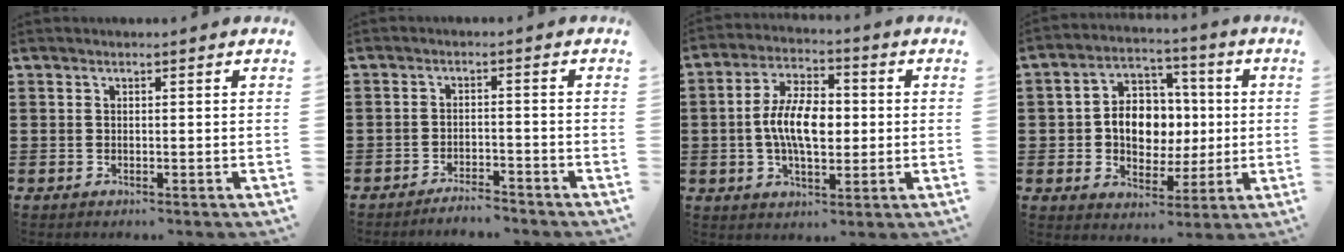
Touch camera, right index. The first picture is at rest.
{"total": 2.8, "force": [-2.8, 0.3, 0.2], "torque": [-0.009, 0.003, -0.056]}
{"total": 8.4, "force": [-0.2, 4.2, 7.2], "torque": [-0.153, 0.008, -0.010]}
{"total": 7.9, "force": [0.0, 6.5, 4.5], "torque": [-0.082, 0.013, -0.004]}